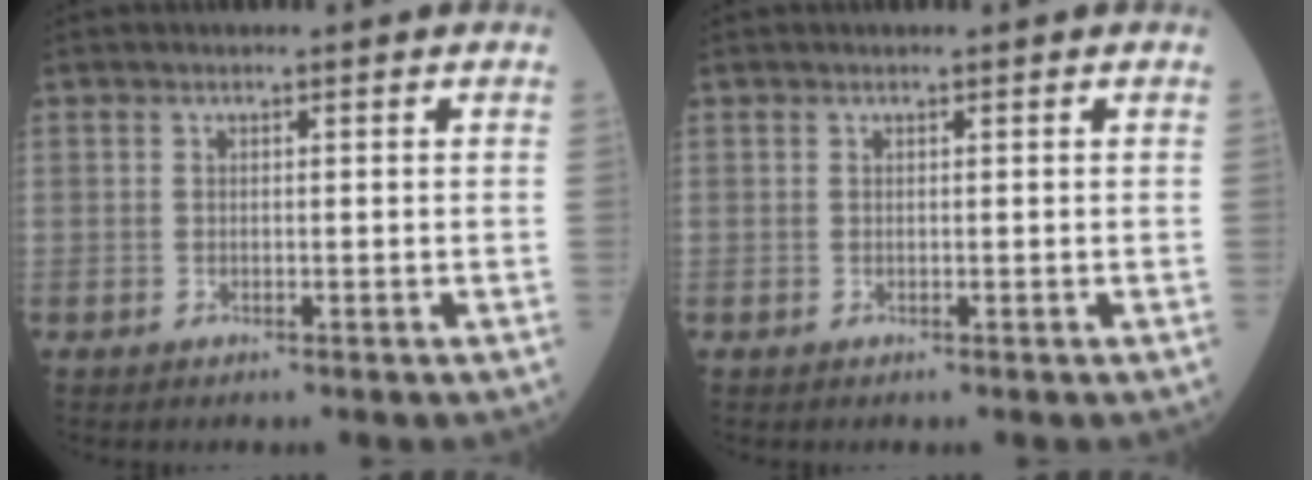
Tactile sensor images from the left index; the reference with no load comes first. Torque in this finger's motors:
{"motor_torque": [0.11, 0.01, 0.02, 0.01]}